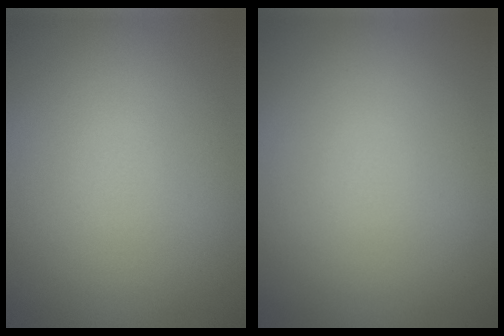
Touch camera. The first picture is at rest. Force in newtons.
{"total": 0.0}